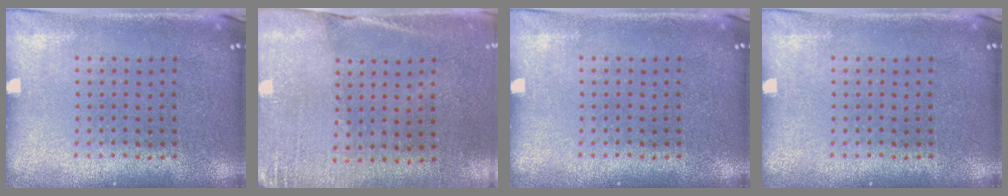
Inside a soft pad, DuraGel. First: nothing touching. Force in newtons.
{"total": 2.7, "press": 2.4, "slide": 1.2}
{"total": 0.0}
{"total": 0.0}